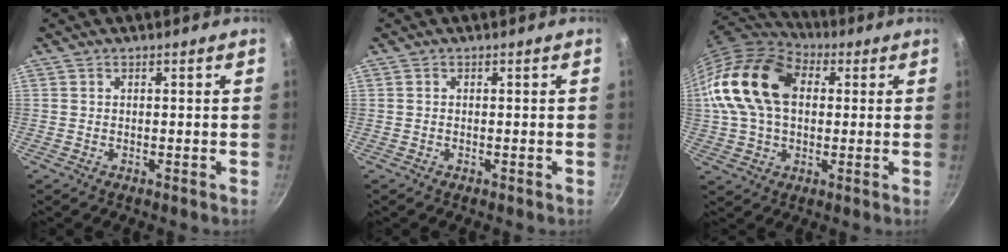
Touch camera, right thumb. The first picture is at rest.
{"total": 0.0}
{"total": 19.0, "force": [3.1, 13.1, 13.4], "torque": [-0.239, 0.024, 0.041]}